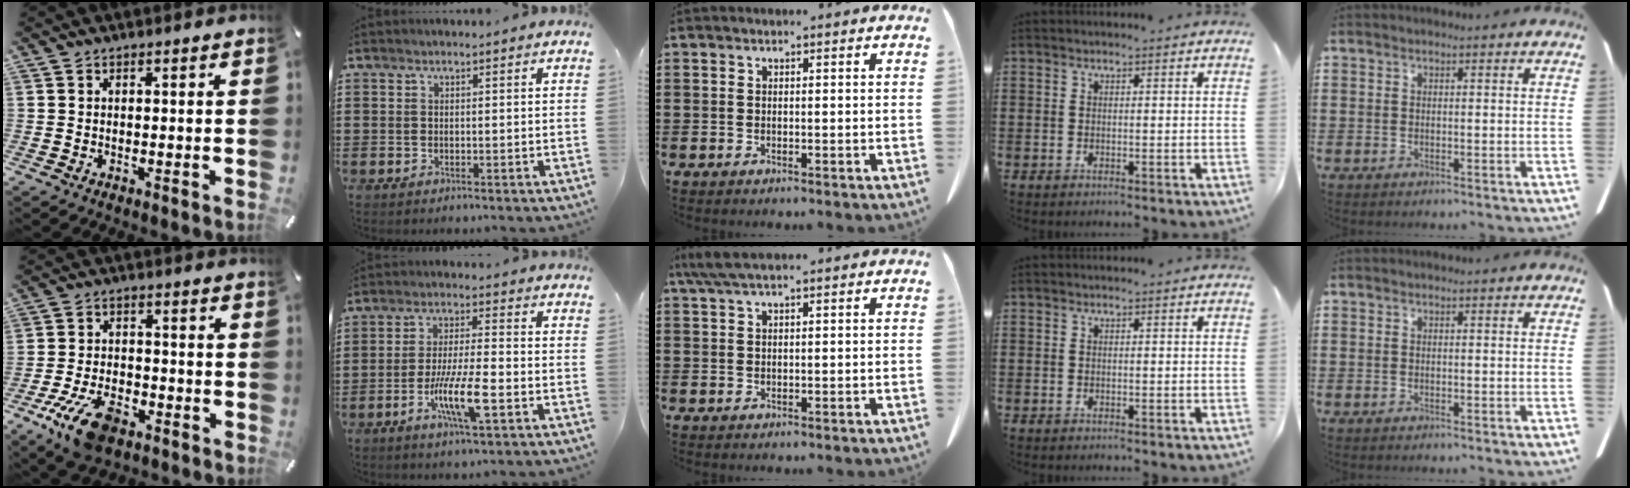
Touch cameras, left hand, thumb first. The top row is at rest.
{"thumb": {"total": 11.3, "force": [-6.4, 5.7, 7.4], "torque": [-0.148, 0.031, -0.117]}, "index": {"total": 8.7, "force": [-3.3, 1.6, 7.9], "torque": [-0.159, -0.010, -0.064]}, "middle": {"total": 3.3, "force": [2.1, 0.5, 2.5], "torque": [-0.052, 0.003, 0.039]}}